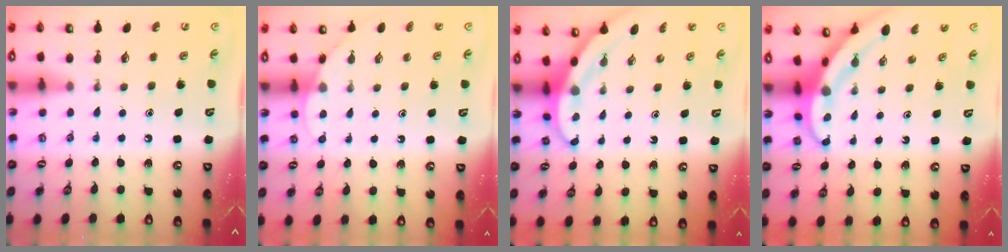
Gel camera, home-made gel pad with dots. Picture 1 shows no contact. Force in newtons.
{"total": 4.7, "press": 4.7, "slide": 0.2}
{"total": 3.1, "press": 3.1, "slide": 0.2}
{"total": 3.9, "press": 3.9, "slide": 0.6}